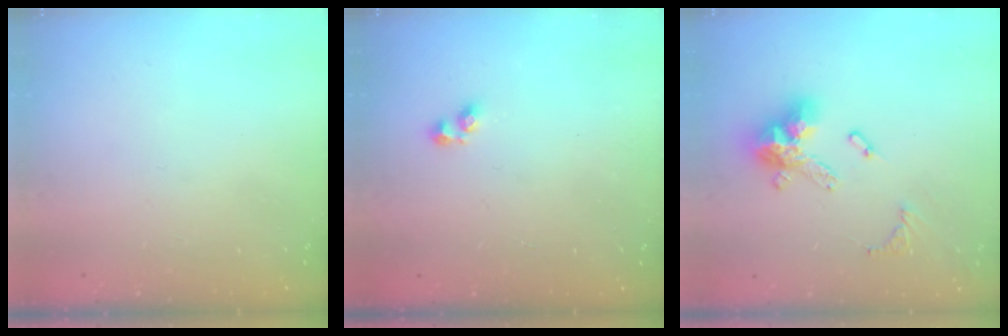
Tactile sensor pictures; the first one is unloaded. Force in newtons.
{"total": 1.9, "press": 1.9, "slide": 0.3}
{"total": 14.6, "press": 14.6, "slide": 1.6}